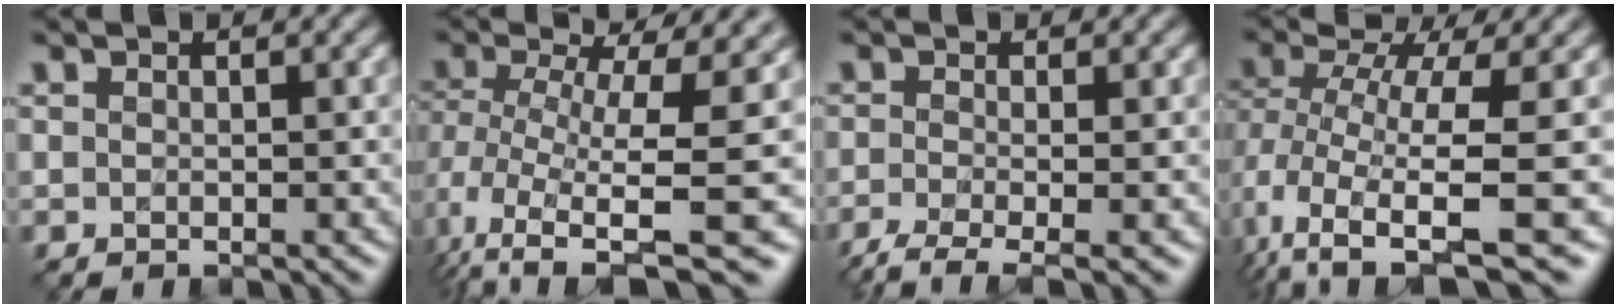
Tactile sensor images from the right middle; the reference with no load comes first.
{"total": 9.7, "force": [-0.7, 3.6, 9.0], "torque": [-0.186, -0.019, 0.013]}
{"total": 4.6, "force": [-2.6, 1.3, 3.6], "torque": [-0.062, -0.013, -0.056]}
{"total": 8.5, "force": [-1.3, 3.7, 7.6], "torque": [-0.160, -0.024, -0.007]}